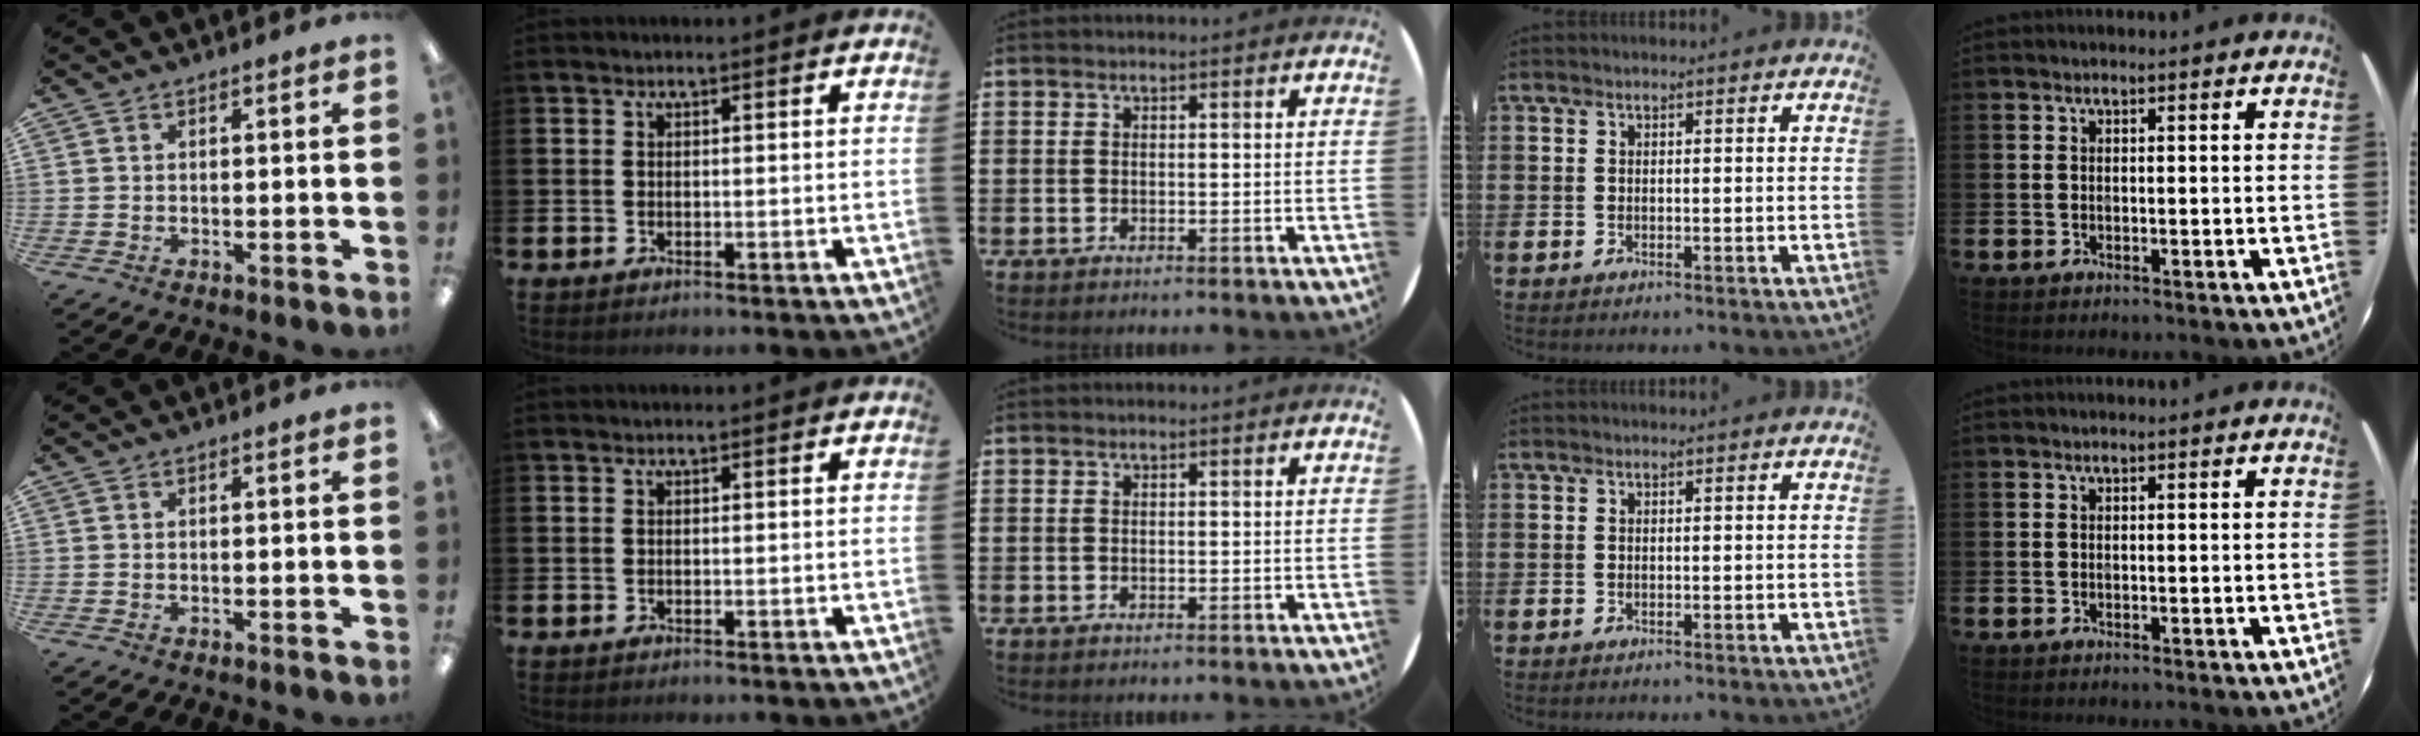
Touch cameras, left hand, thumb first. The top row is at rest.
{}